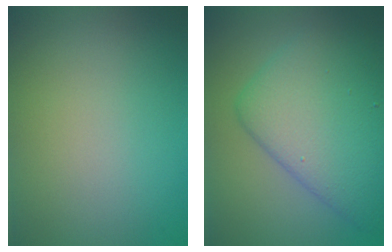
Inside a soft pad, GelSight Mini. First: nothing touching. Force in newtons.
{"total": 8.0, "press": 8.0, "slide": 0.2}